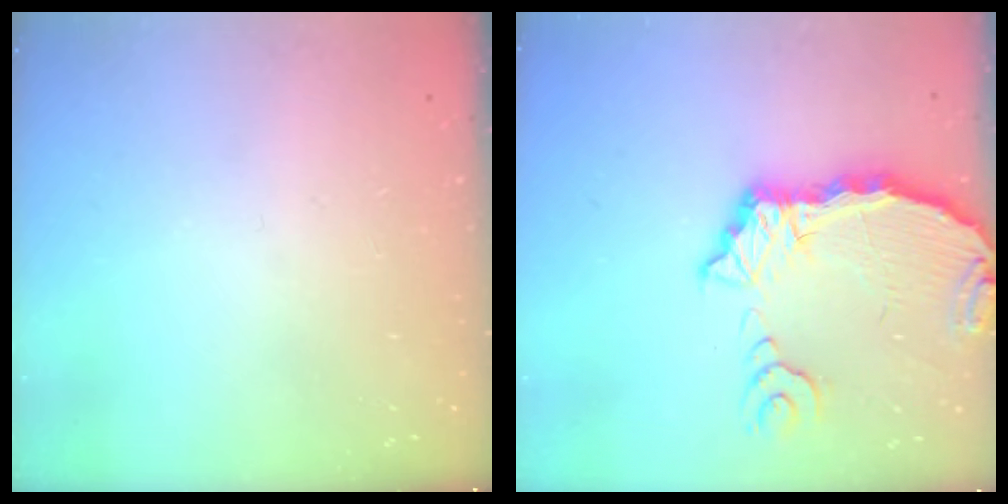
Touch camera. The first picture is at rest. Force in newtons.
{"total": 11.4, "press": 11.3, "slide": 1.4}